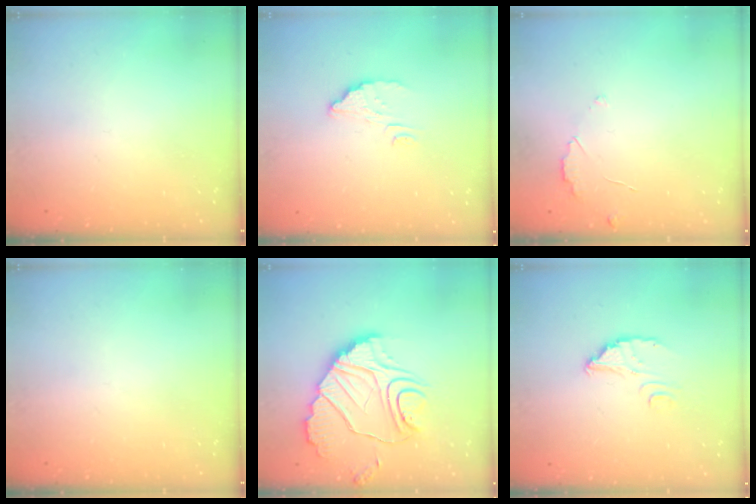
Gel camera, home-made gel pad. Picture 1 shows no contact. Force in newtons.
{"total": 3.9, "press": 3.9, "slide": 0.3}
{"total": 2.7, "press": 2.6, "slide": 0.3}
{"total": 0.0}
{"total": 13.2, "press": 13.2, "slide": 1.1}
{"total": 2.9, "press": 2.9, "slide": 0.3}